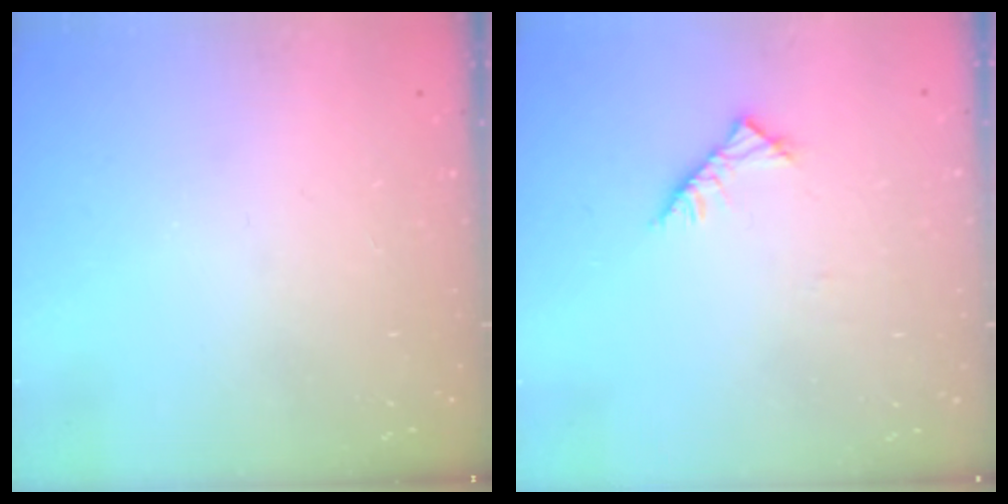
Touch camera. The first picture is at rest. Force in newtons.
{"total": 4.5, "press": 4.5, "slide": 0.9}